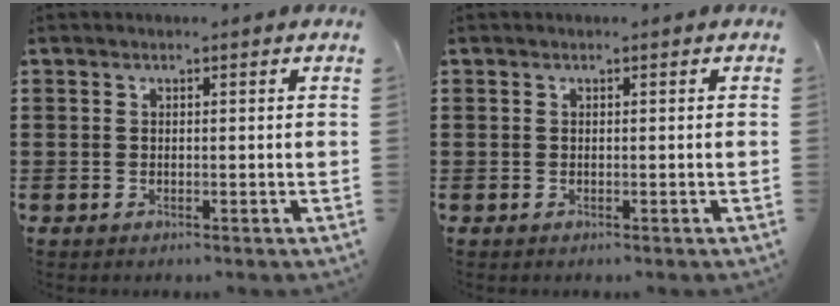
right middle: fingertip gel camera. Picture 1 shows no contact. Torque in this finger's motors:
{"motor_torque": [-0.04, 0.03, 0.02, 0.00]}